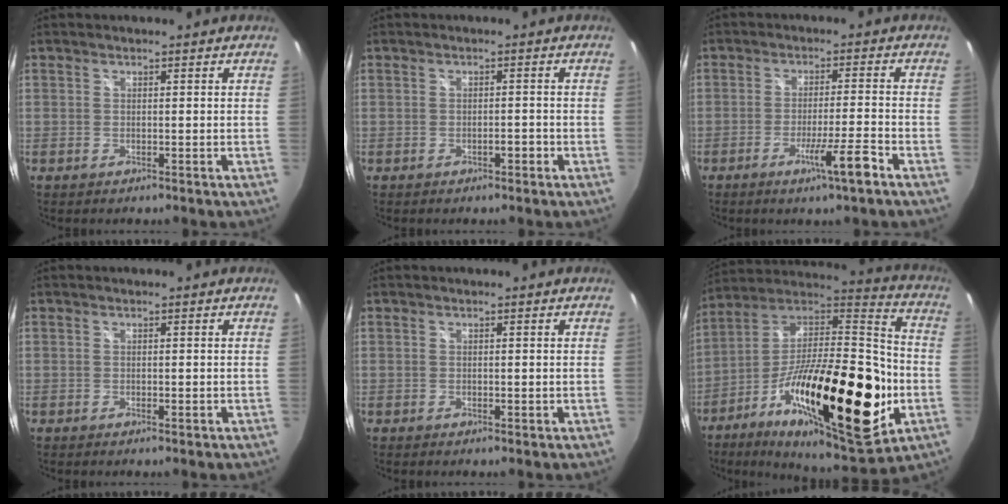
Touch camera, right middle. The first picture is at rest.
{"total": 1.5, "force": [-1.0, 0.7, 0.8], "torque": [-0.014, 0.002, -0.015]}
{"total": 6.4, "force": [-3.8, -0.8, 5.1], "torque": [-0.093, -0.013, -0.065]}
{"total": 0.9, "force": [-0.4, 0.4, 0.7], "torque": [-0.010, 0.000, -0.007]}
{"total": 0.9, "force": [-0.3, 0.5, 0.7], "torque": [-0.009, 0.000, -0.005]}
{"total": 34.2, "force": [-10.7, 11.2, 30.5], "torque": [-0.522, -0.035, -0.176]}